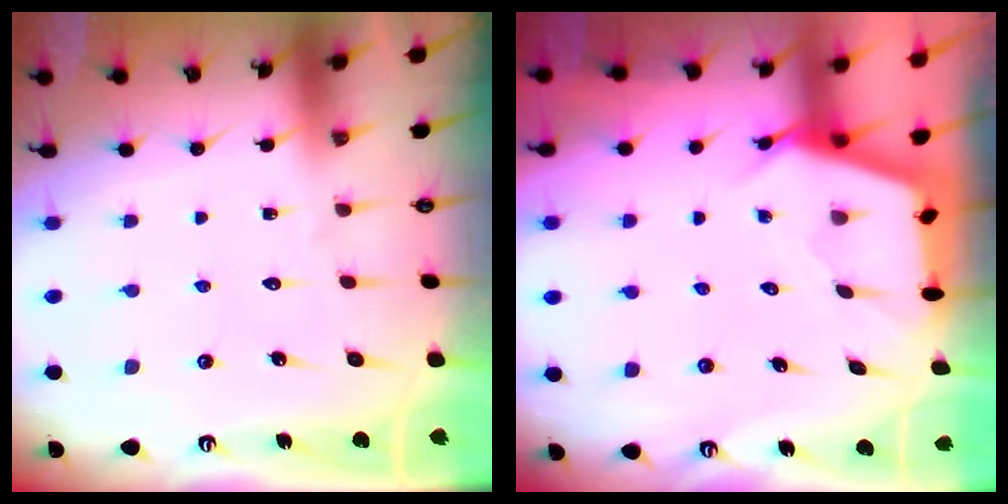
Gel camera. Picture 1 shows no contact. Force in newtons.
{"total": 2.8, "press": 2.8, "slide": 0.3}